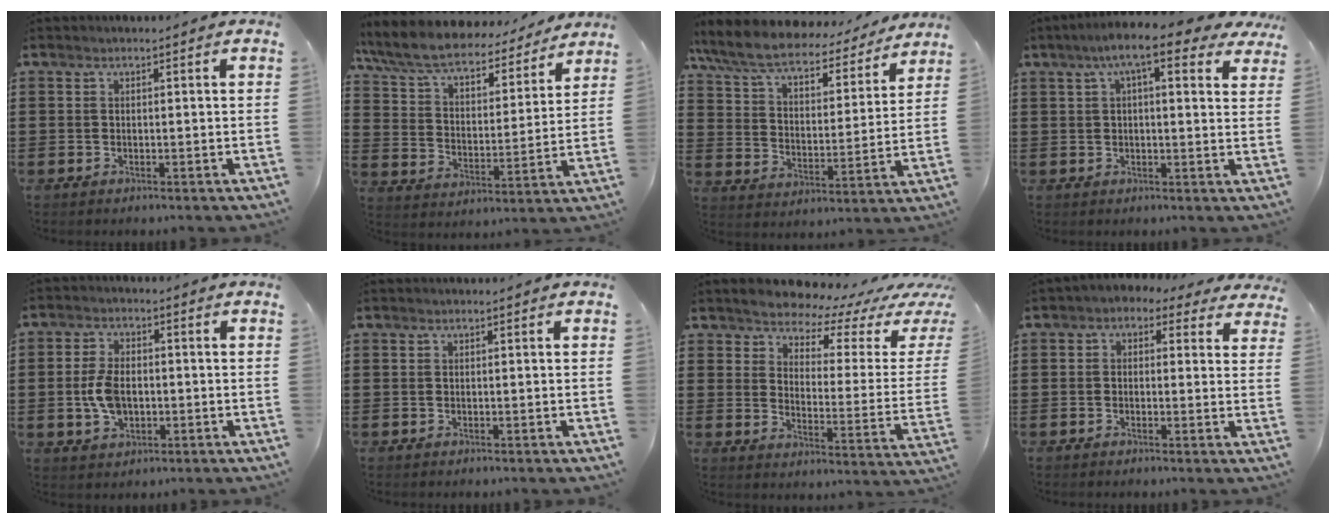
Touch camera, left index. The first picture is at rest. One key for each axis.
{"total": 8.4, "fx": 7.6, "fy": 1.5, "fz": 3.3, "tx": -0.096, "ty": -0.045, "tz": 0.131}
{"total": 8.6, "fx": 7.6, "fy": 1.5, "fz": 3.7, "tx": -0.101, "ty": -0.044, "tz": 0.132}
{"total": 8.5, "fx": 5.3, "fy": 1.4, "fz": 6.6, "tx": -0.123, "ty": -0.003, "tz": 0.088}
{"total": 5.9, "fx": -0.6, "fy": 3.6, "fz": 4.6, "tx": -0.113, "ty": -0.002, "tz": -0.017}
{"total": 0.0}
{"total": 5.2, "fx": 5.0, "fy": 1.1, "fz": 0.8, "tx": -0.041, "ty": -0.044, "tz": 0.082}
{"total": 1.6, "fx": 0.1, "fy": 1.4, "fz": 0.8, "tx": -0.024, "ty": 0.006, "tz": -0.002}